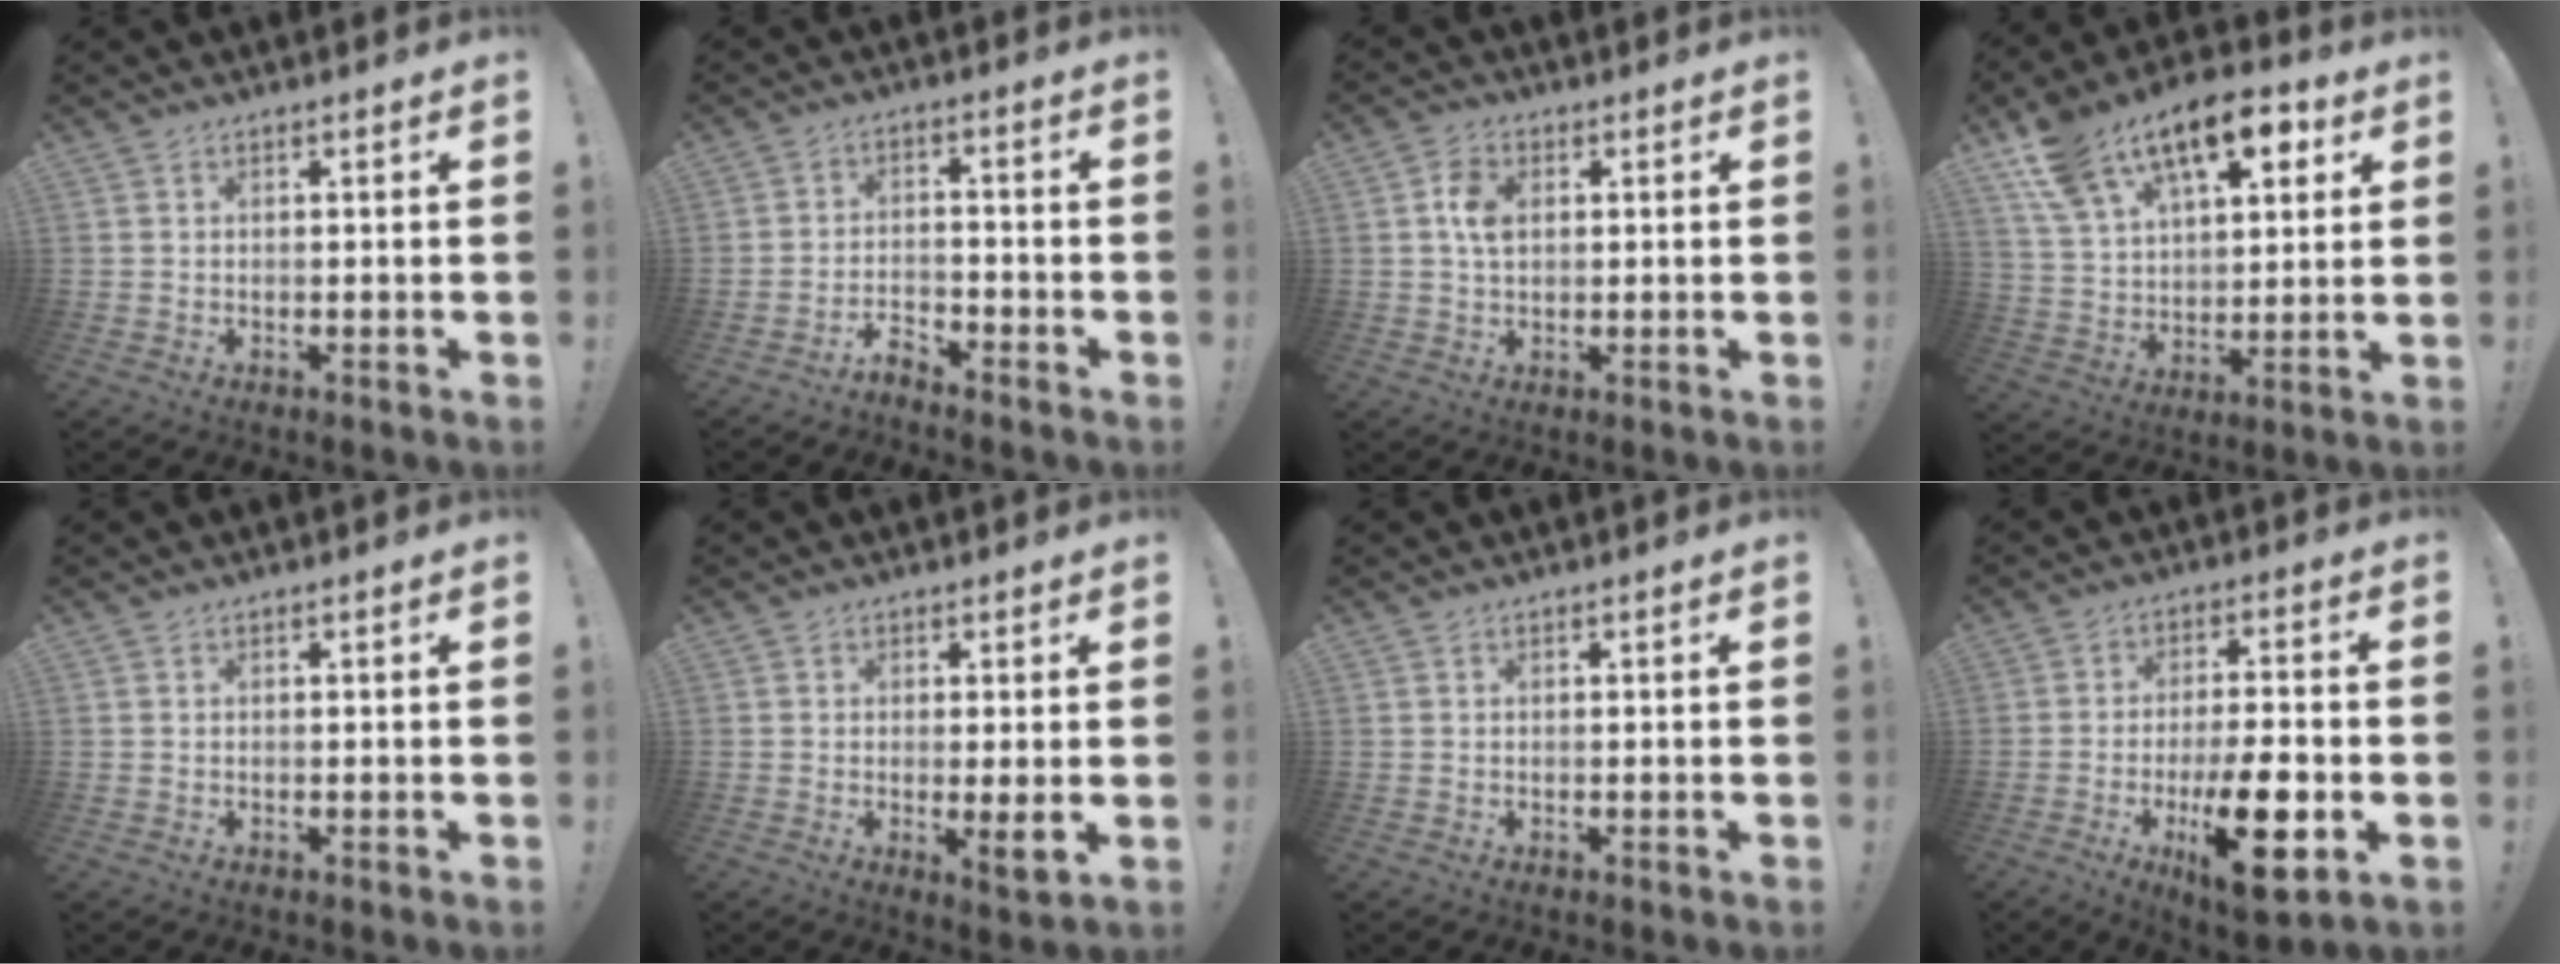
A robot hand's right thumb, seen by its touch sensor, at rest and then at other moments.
{"total": 4.3, "force": [-4.2, 0.3, 0.8], "torque": [-0.024, 0.010, -0.076]}
{"total": 6.2, "force": [1.1, 4.2, 4.4], "torque": [-0.080, 0.005, 0.018]}
{"total": 19.2, "force": [10.5, 10.9, 11.9], "torque": [-0.197, -0.041, 0.189]}
{"total": 0.0}
{"total": 4.2, "force": [0.0, 0.4, 4.1], "torque": [-0.049, -0.016, 0.003]}
{"total": 0.0}
{"total": 15.9, "force": [-5.6, 4.5, 14.1], "torque": [-0.221, 0.015, -0.084]}